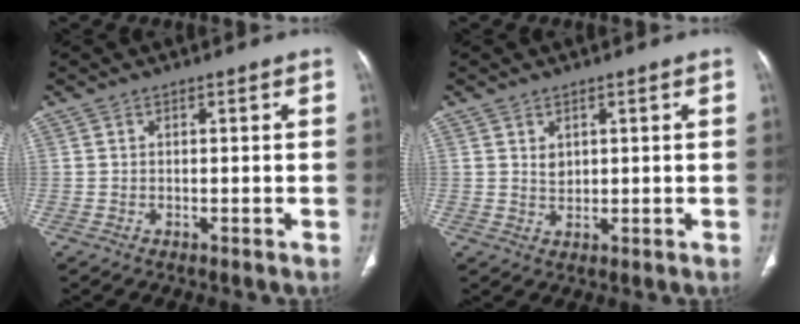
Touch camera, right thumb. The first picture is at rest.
{"total": 2.1, "force": [1.0, 1.4, 1.1], "torque": [-0.013, -0.009, 0.023]}